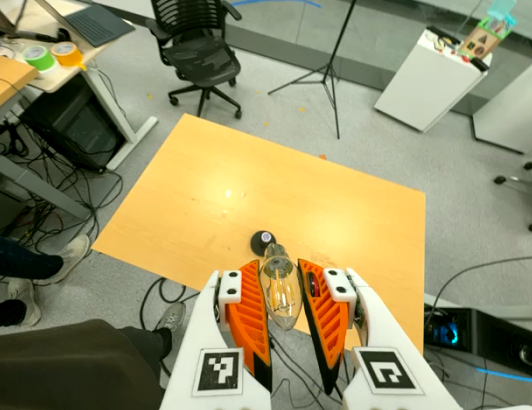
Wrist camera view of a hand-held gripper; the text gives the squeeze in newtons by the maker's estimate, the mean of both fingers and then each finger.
{"total": 13.7, "left": 14.5, "right": 12.8}